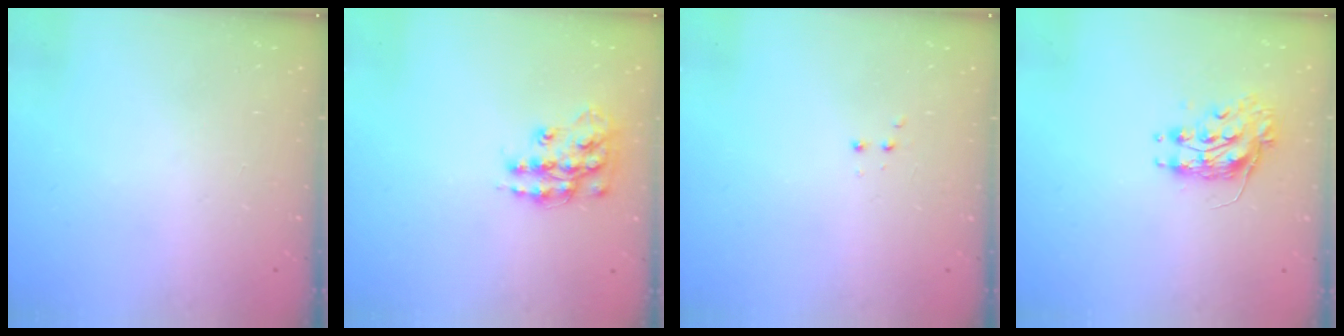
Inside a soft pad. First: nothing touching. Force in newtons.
{"total": 13.7, "press": 13.7, "slide": 0.9}
{"total": 2.8, "press": 2.8, "slide": 0.6}
{"total": 8.3, "press": 8.3, "slide": 0.2}